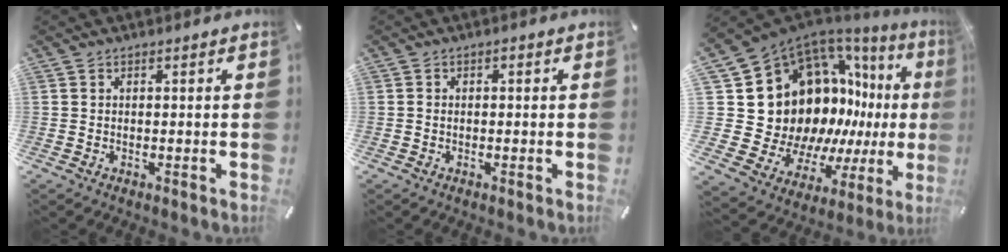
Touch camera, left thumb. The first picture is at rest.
{"total": 0.8, "force": [-0.3, 0.4, 0.6], "torque": [-0.012, 0.001, -0.006]}
{"total": 25.0, "force": [4.4, 19.1, 15.6], "torque": [-0.254, -0.106, 0.155]}